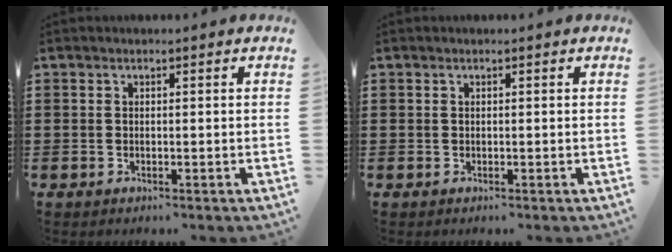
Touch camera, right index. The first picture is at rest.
{"total": 0.0}